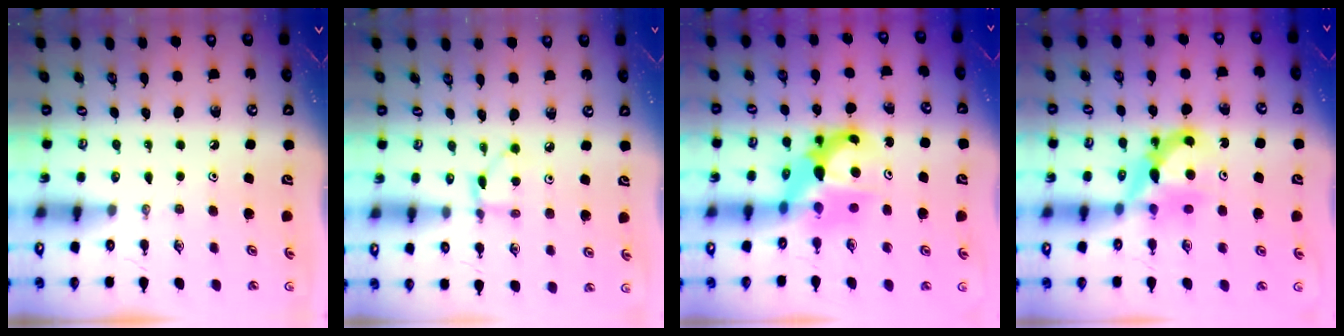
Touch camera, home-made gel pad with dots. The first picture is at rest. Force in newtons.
{"total": 4.0, "press": 4.0, "slide": 0.5}
{"total": 8.2, "press": 8.2, "slide": 0.7}
{"total": 7.2, "press": 7.2, "slide": 0.5}